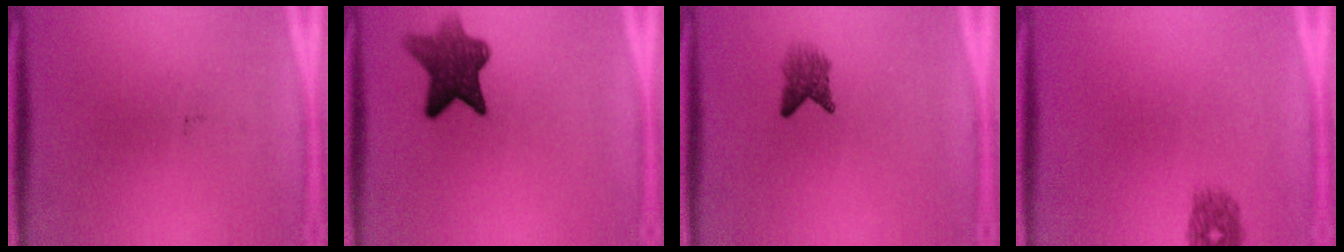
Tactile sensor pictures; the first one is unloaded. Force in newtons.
{"total": 8.3}
{"total": 2.8}
{"total": 1.6}